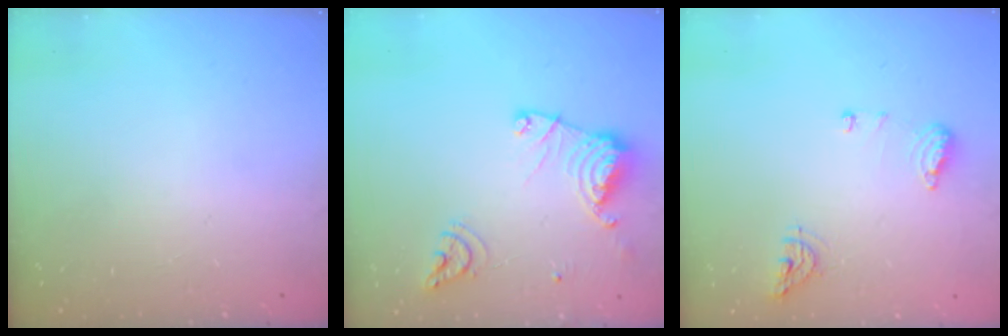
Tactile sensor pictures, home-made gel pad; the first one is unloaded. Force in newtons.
{"total": 13.6, "press": 13.5, "slide": 1.5}
{"total": 7.9, "press": 7.8, "slide": 1.5}